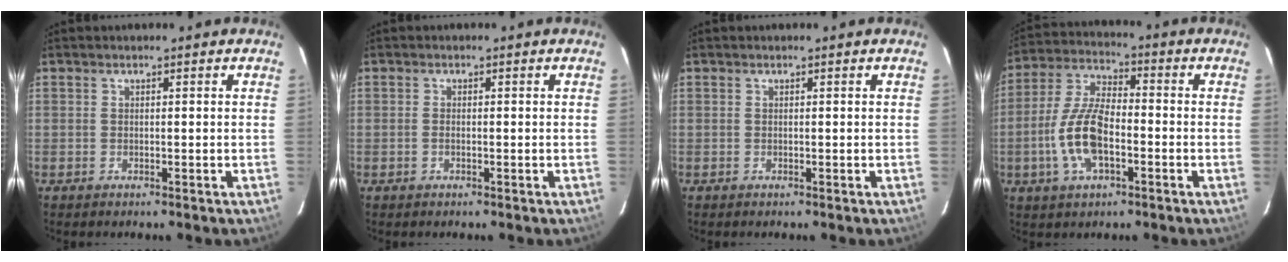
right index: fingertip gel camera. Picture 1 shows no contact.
{"total": 0.7, "force": [-0.2, 0.3, 0.6], "torque": [-0.012, 0.001, -0.005]}
{"total": 0.0}
{"total": 11.9, "force": [-3.5, 5.1, 10.1], "torque": [-0.217, 0.006, -0.068]}